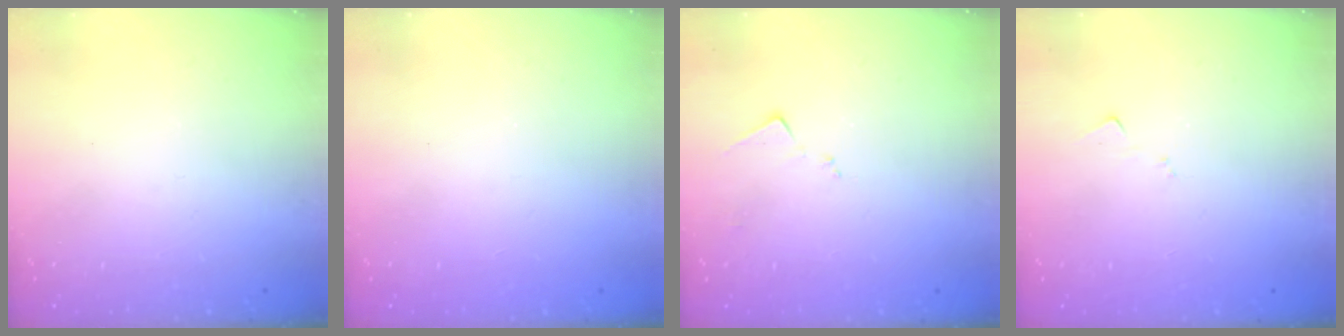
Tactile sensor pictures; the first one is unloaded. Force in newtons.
{"total": 0.7, "press": 0.7, "slide": 0.2}
{"total": 6.8, "press": 6.7, "slide": 0.8}
{"total": 5.3, "press": 5.3, "slide": 0.6}